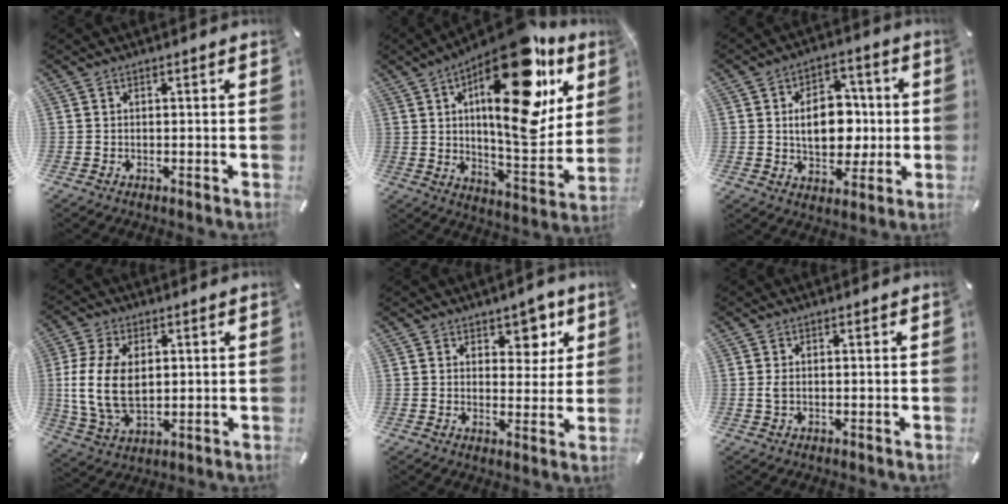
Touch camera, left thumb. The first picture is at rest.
{"total": 28.2, "force": [12.3, 11.2, 22.8], "torque": [-0.333, -0.077, 0.196]}
{"total": 12.6, "force": [0.4, 9.0, 8.8], "torque": [-0.125, 0.011, 0.008]}
{"total": 13.0, "force": [1.2, 8.5, 9.8], "torque": [-0.232, 0.003, 0.021]}
{"total": 5.9, "force": [3.5, 4.3, 2.1], "torque": [-0.002, -0.024, 0.054]}
{"total": 1.7, "force": [0.0, 0.9, 1.4], "torque": [-0.036, -0.001, -0.003]}